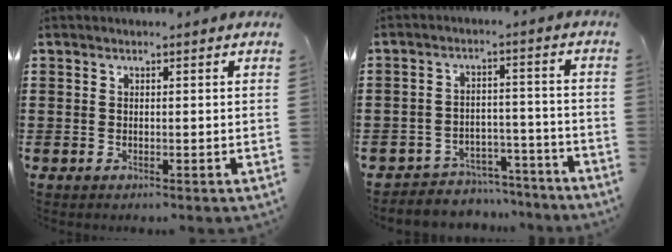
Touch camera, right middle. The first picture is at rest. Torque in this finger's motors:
{"motor_torque": [-0.31, 0.12, -0.01, 0.01]}